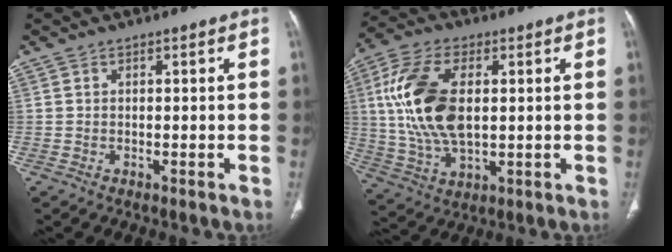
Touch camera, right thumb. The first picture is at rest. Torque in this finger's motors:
{"motor_torque": [-0.22, 1.06, 1.95, 0.29, 0.62]}